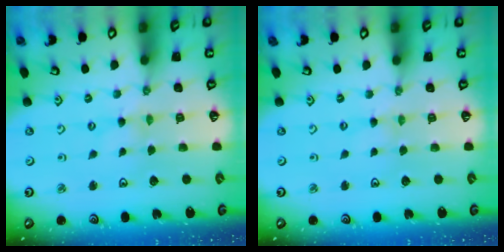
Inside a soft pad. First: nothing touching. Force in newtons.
{"total": 0.7, "press": 0.7, "slide": 0.2}